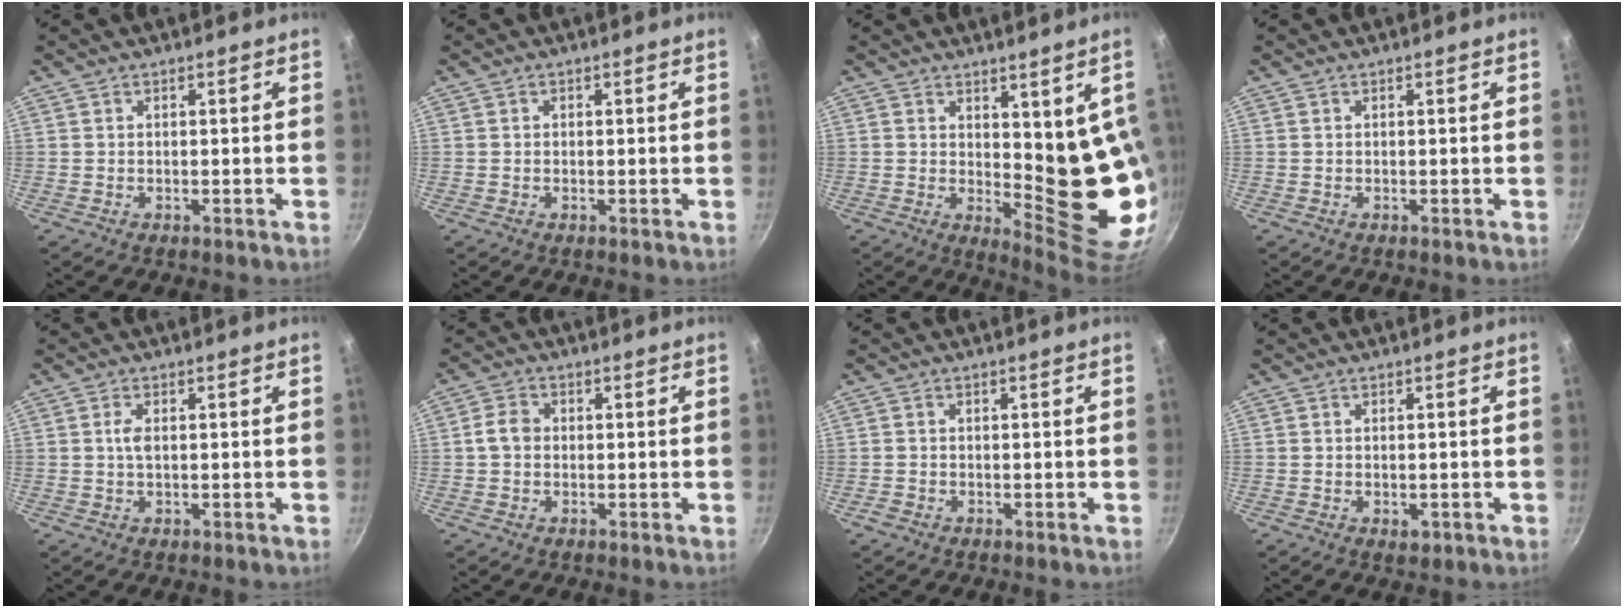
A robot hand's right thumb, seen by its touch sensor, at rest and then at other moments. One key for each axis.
{"total": 0.5, "fx": 0.0, "fy": 0.5, "fz": 0.1, "tx": 0.002, "ty": 0.002, "tz": -0.002}
{"total": 12.1, "fx": 2.1, "fy": 4.8, "fz": 10.9, "tx": -0.113, "ty": -0.049, "tz": 0.039}
{"total": 0.0}
{"total": 2.0, "fx": 0.2, "fy": 1.0, "fz": 1.7, "tx": -0.034, "ty": 0.001, "tz": 0.004}
{"total": 3.7, "fx": 0.0, "fy": 3.0, "fz": 2.2, "tx": -0.034, "ty": 0.011, "tz": -0.008}
{"total": 1.2, "fx": -0.7, "fy": 0.9, "fz": 0.3, "tx": -0.006, "ty": 0.003, "tz": -0.012}
{"total": 2.1, "fx": -0.6, "fy": 1.3, "fz": 1.5, "tx": -0.021, "ty": -0.003, "tz": -0.008}